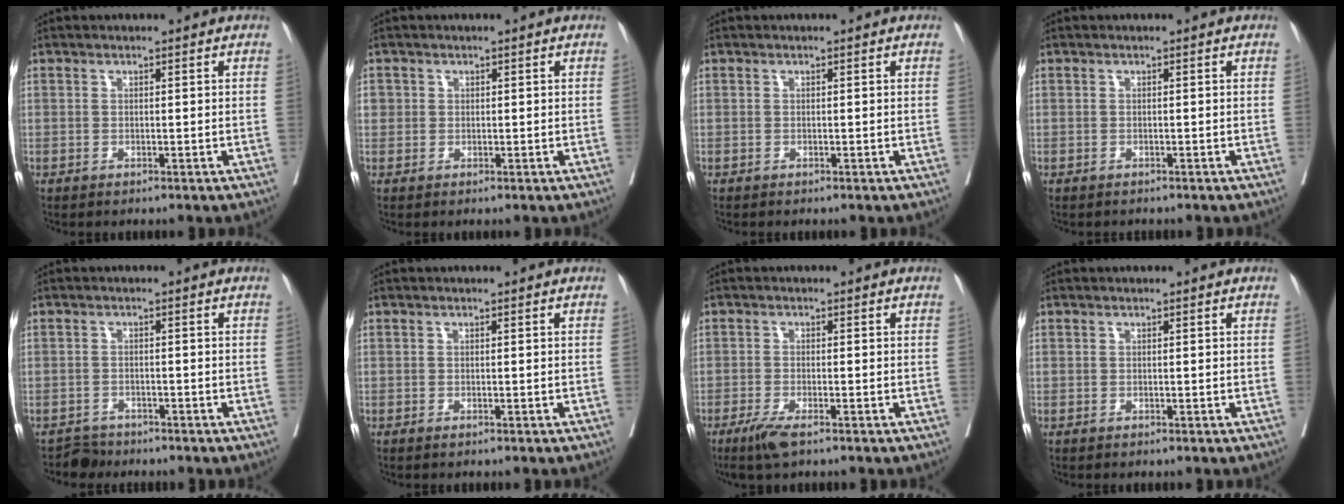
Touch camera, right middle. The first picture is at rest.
{"total": 1.9, "force": [0.4, 1.8, 0.4], "torque": [0.000, 0.006, 0.008]}
{"total": 0.0}
{"total": 0.6, "force": [-0.6, 0.2, 0.1], "torque": [-0.015, -0.002, -0.011]}
{"total": 2.1, "force": [-1.8, 0.6, -0.9], "torque": [0.016, -0.002, -0.034]}
{"total": 0.0}
{"total": 3.6, "force": [-2.4, 0.5, 2.6], "torque": [-0.053, -0.009, -0.046]}
{"total": 0.0}